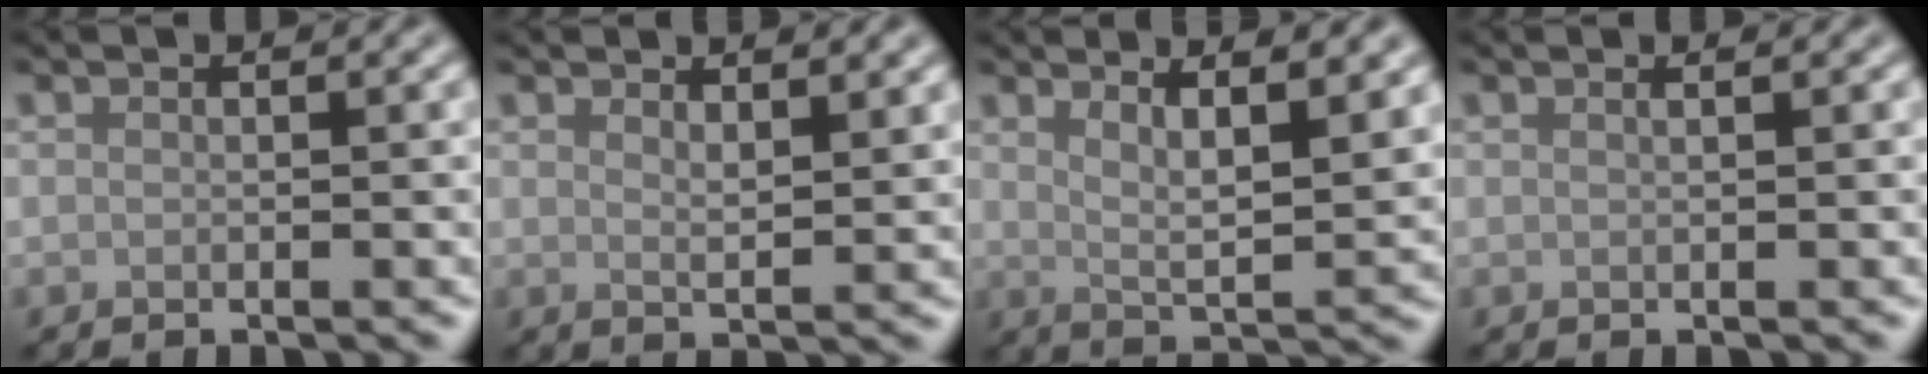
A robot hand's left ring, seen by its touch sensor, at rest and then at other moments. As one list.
[{"total": 2.1, "force": [1.6, 0.5, 1.3], "torque": [-0.017, -0.004, 0.027]}, {"total": 5.4, "force": [3.0, 1.5, 4.3], "torque": [-0.062, -0.005, 0.053]}, {"total": 0.9, "force": [0.6, 0.4, 0.6], "torque": [-0.002, -0.001, 0.000]}]